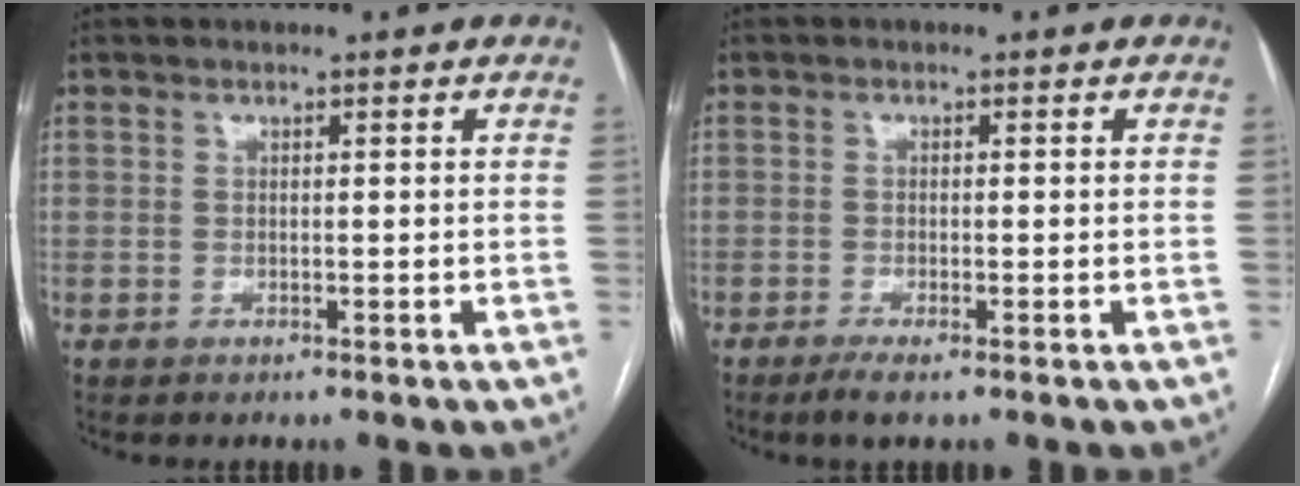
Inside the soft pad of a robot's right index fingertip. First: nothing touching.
{"total": 2.6, "force": [-1.7, 0.1, 2.0], "torque": [-0.037, -0.007, -0.031]}